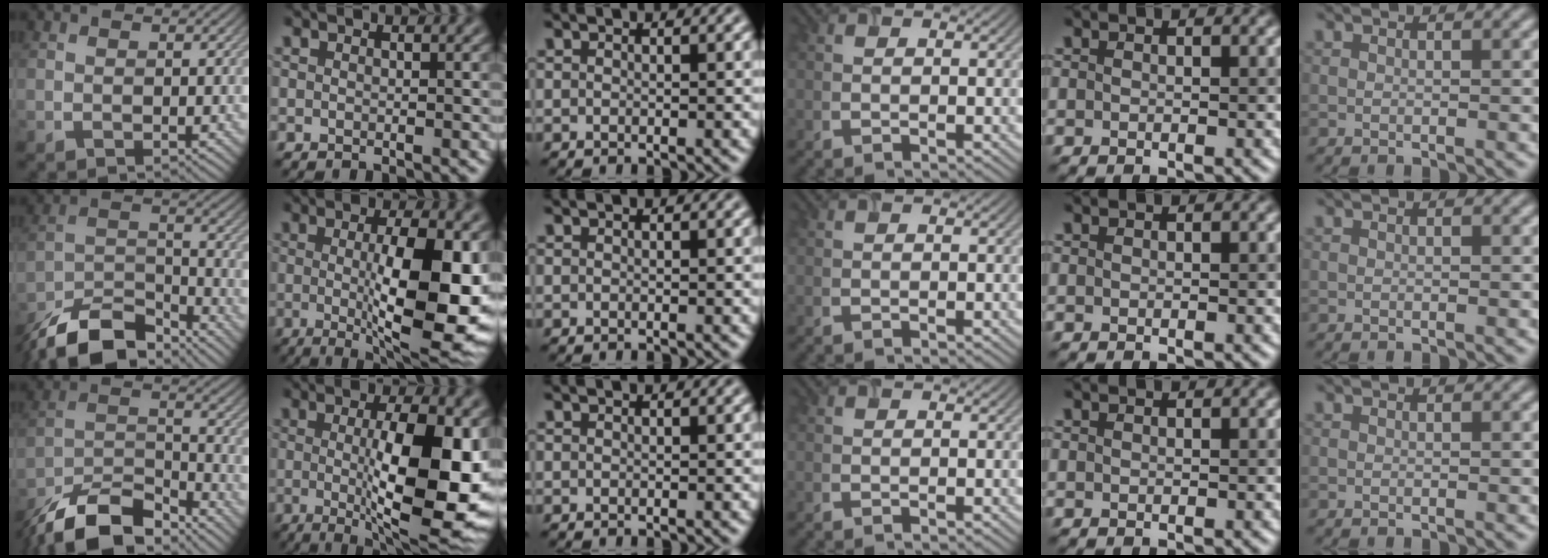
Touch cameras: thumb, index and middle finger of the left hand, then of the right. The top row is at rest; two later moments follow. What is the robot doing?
{"motion": "open", "object": "airpods case & airpods"}